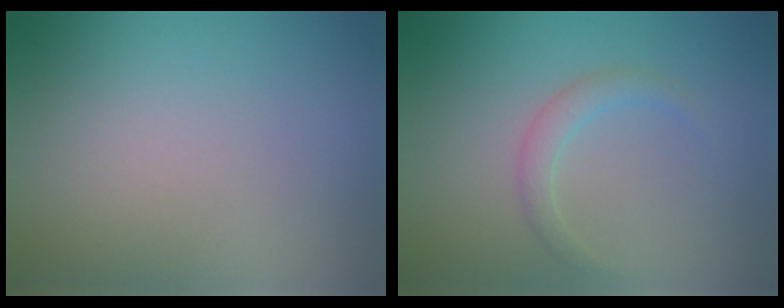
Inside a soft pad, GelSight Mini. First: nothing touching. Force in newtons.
{"total": 1.4, "press": 1.4, "slide": 0.0}